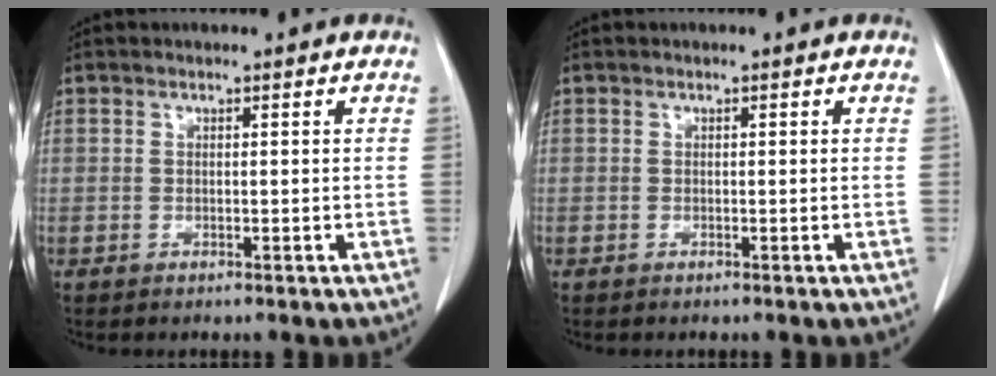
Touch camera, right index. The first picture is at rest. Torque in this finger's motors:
{"motor_torque": [-0.06, -0.06, 0.00, -0.01]}